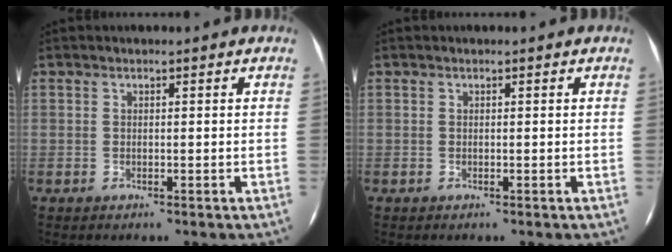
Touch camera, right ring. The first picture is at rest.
{"total": 0.0}